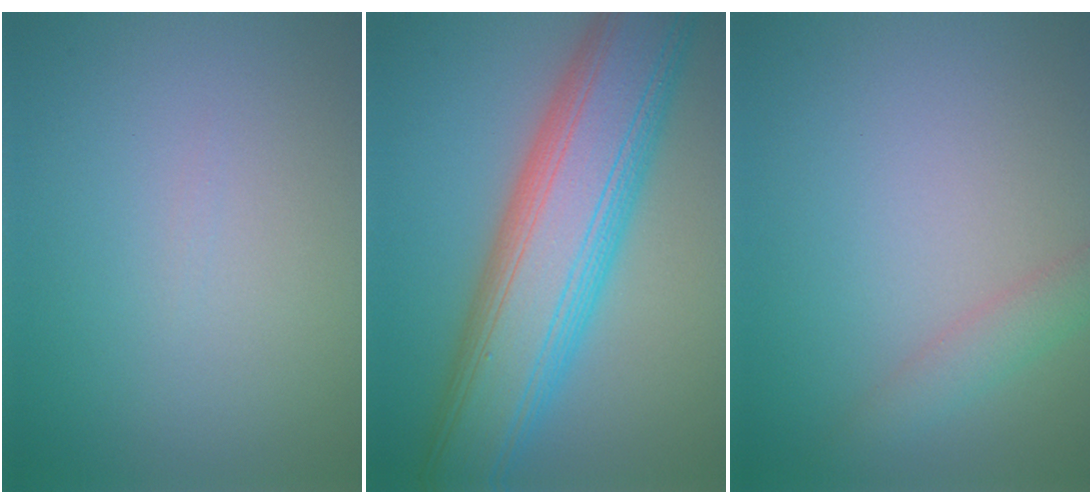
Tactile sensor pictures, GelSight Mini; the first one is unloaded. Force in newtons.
{"total": 12.1, "press": 12.1, "slide": 0.4}
{"total": 2.1, "press": 2.1, "slide": 0.1}